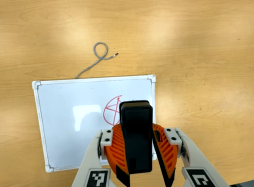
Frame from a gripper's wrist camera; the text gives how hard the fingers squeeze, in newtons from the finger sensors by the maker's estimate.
{"total": 9.0, "left": 9.2, "right": 8.8}